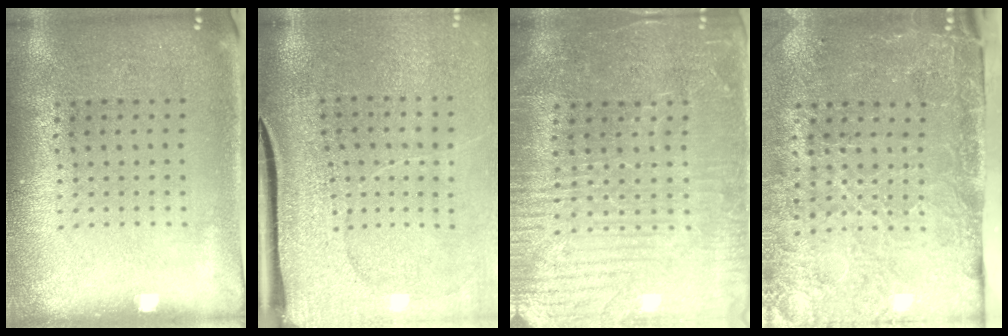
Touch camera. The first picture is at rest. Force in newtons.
{"total": 4.0, "press": 3.3, "slide": 2.3}
{"total": 4.2, "press": 3.9, "slide": 1.5}
{"total": 4.7, "press": 3.6, "slide": 3.0}